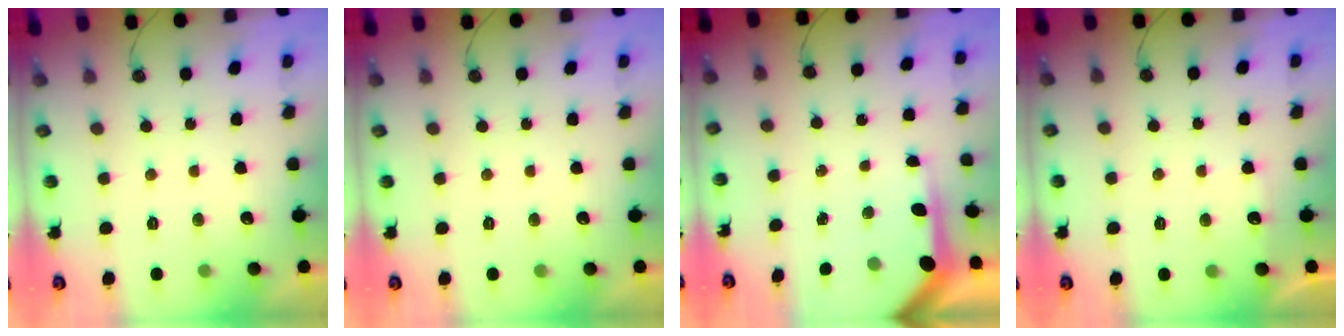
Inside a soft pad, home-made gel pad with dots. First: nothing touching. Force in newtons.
{"total": 0.0}
{"total": 6.2, "press": 6.2, "slide": 0.4}
{"total": 2.8, "press": 2.7, "slide": 0.4}